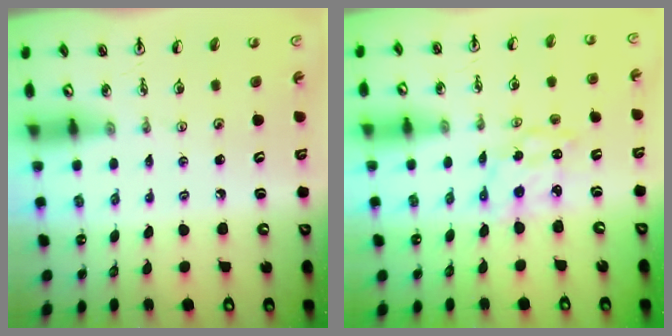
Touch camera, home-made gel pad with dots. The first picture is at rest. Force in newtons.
{"total": 2.6, "press": 2.6, "slide": 0.3}